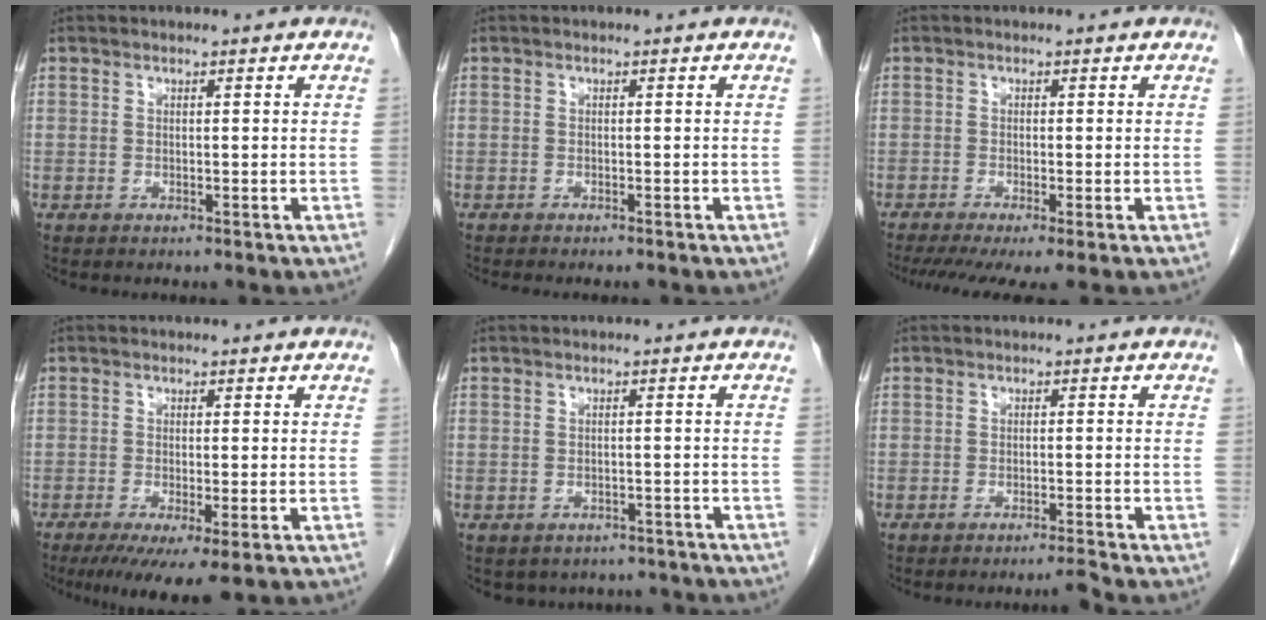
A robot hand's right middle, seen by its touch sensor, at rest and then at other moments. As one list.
[{"total": 3.2, "force": [-2.8, 0.6, 1.4], "torque": [-0.017, -0.006, -0.032]}, {"total": 6.8, "force": [-4.7, 0.8, 4.9], "torque": [-0.074, -0.017, -0.081]}, {"total": 6.8, "force": [-3.7, 1.0, 5.6], "torque": [-0.083, -0.019, -0.059]}, {"total": 6.8, "force": [-5.8, 3.5, 0.8], "torque": [0.000, 0.013, -0.063]}, {"total": 1.9, "force": [-1.6, -0.7, 0.5], "torque": [-0.009, -0.004, -0.027]}]